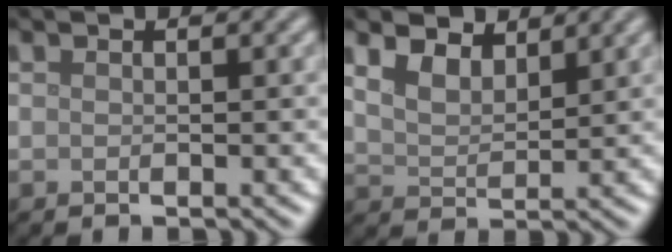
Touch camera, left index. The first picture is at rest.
{"total": 3.4, "force": [2.6, 1.5, 1.7], "torque": [-0.043, 0.003, 0.042]}